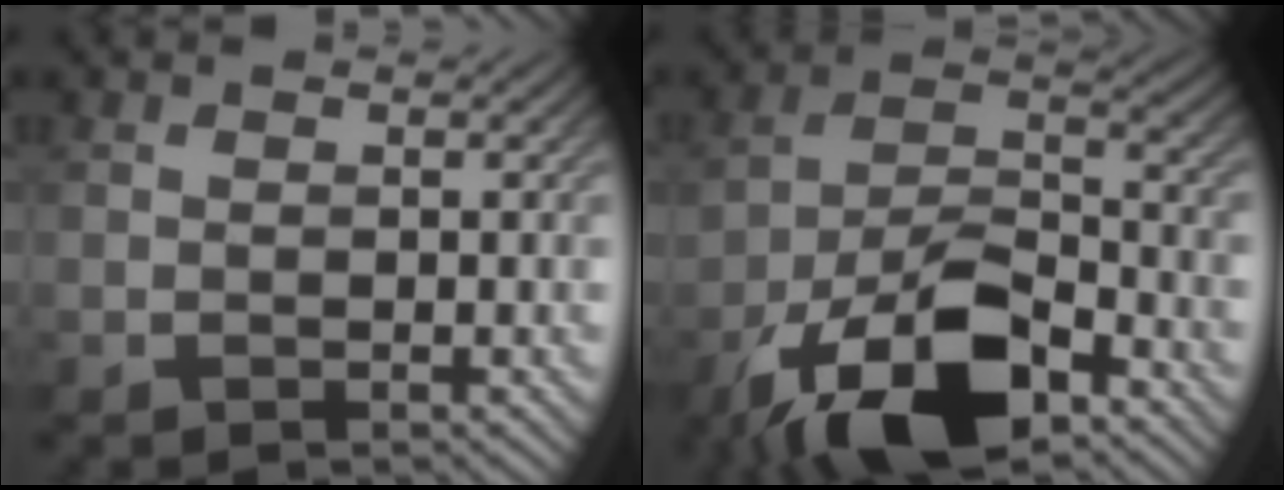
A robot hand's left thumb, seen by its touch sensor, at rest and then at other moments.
{"total": 14.2, "force": [-8.7, 5.6, 9.7], "torque": [-0.187, -0.007, -0.177]}